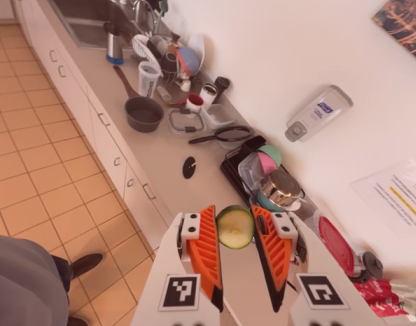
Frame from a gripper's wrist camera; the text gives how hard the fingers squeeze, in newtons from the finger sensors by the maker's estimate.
{"total": 8.2, "left": 7.8, "right": 8.6}